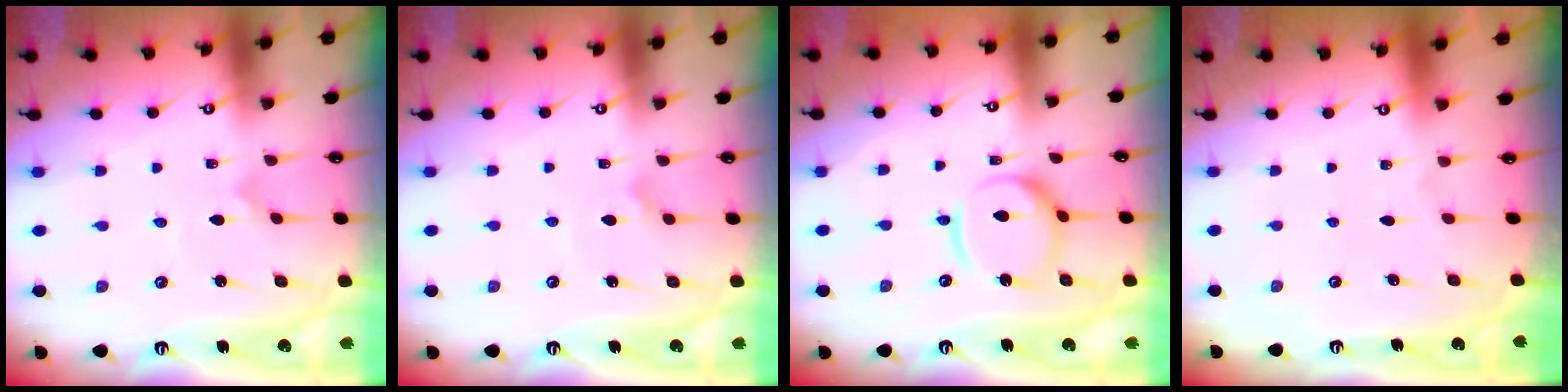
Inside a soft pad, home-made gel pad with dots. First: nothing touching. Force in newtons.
{"total": 2.3, "press": 2.3, "slide": 0.2}
{"total": 11.7, "press": 11.6, "slide": 1.2}
{"total": 0.0}